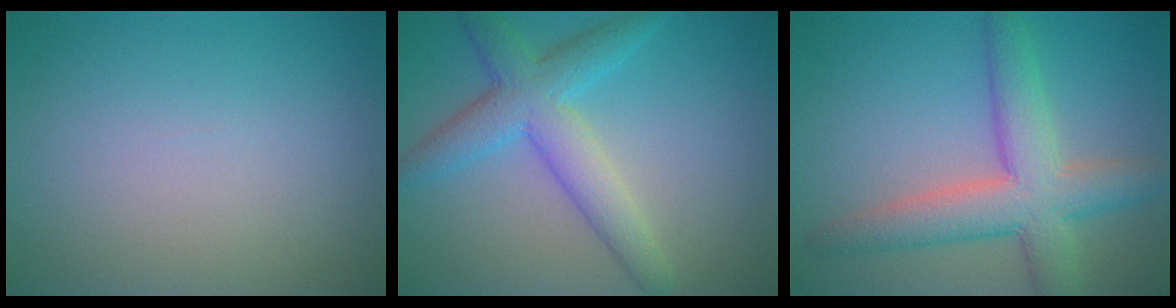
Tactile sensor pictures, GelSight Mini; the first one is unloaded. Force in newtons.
{"total": 5.3, "press": 5.3, "slide": 0.1}
{"total": 6.5, "press": 6.5, "slide": 0.3}